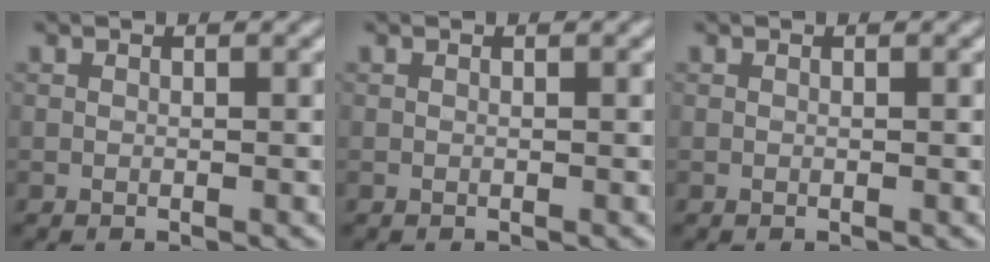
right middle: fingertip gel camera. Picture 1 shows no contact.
{"total": 0.0}
{"total": 0.0}